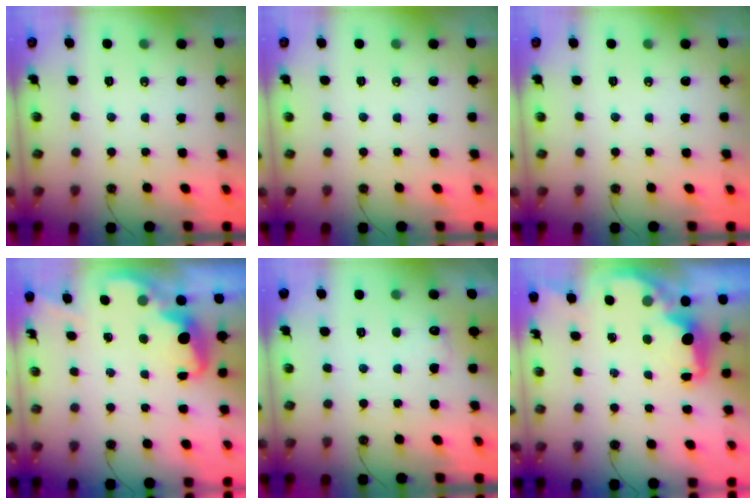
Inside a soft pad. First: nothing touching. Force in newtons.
{"total": 0.0}
{"total": 0.0}
{"total": 2.7, "press": 2.6, "slide": 0.8}
{"total": 3.9, "press": 3.7, "slide": 1.1}
{"total": 2.3, "press": 2.2, "slide": 0.7}